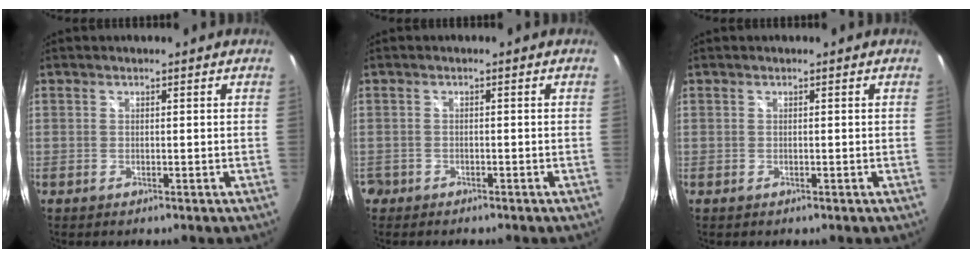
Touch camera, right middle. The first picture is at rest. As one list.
[{"total": 2.4, "force": [-1.6, 1.8, 0.3], "torque": [-0.018, 0.000, -0.029]}, {"total": 0.0}]